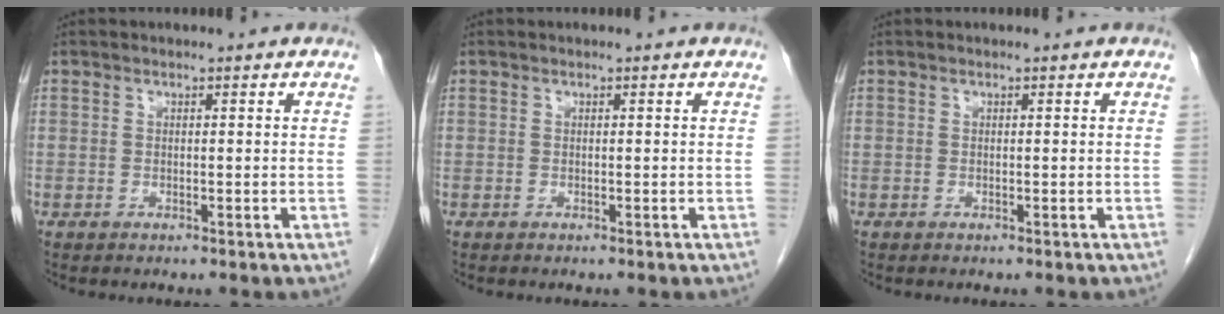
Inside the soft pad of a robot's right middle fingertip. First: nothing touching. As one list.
[{"total": 0.0}, {"total": 0.0}]